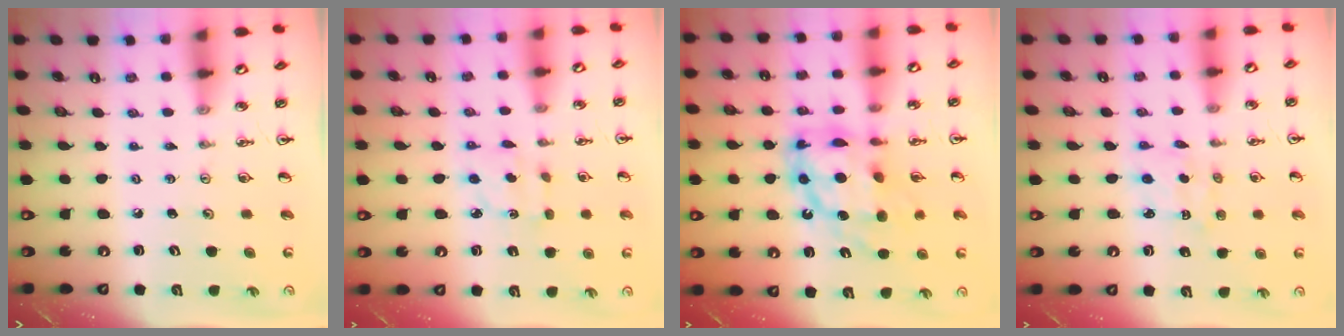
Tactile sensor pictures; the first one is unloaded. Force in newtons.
{"total": 3.4, "press": 3.3, "slide": 0.7}
{"total": 14.5, "press": 14.5, "slide": 1.3}
{"total": 2.3, "press": 2.3, "slide": 0.4}